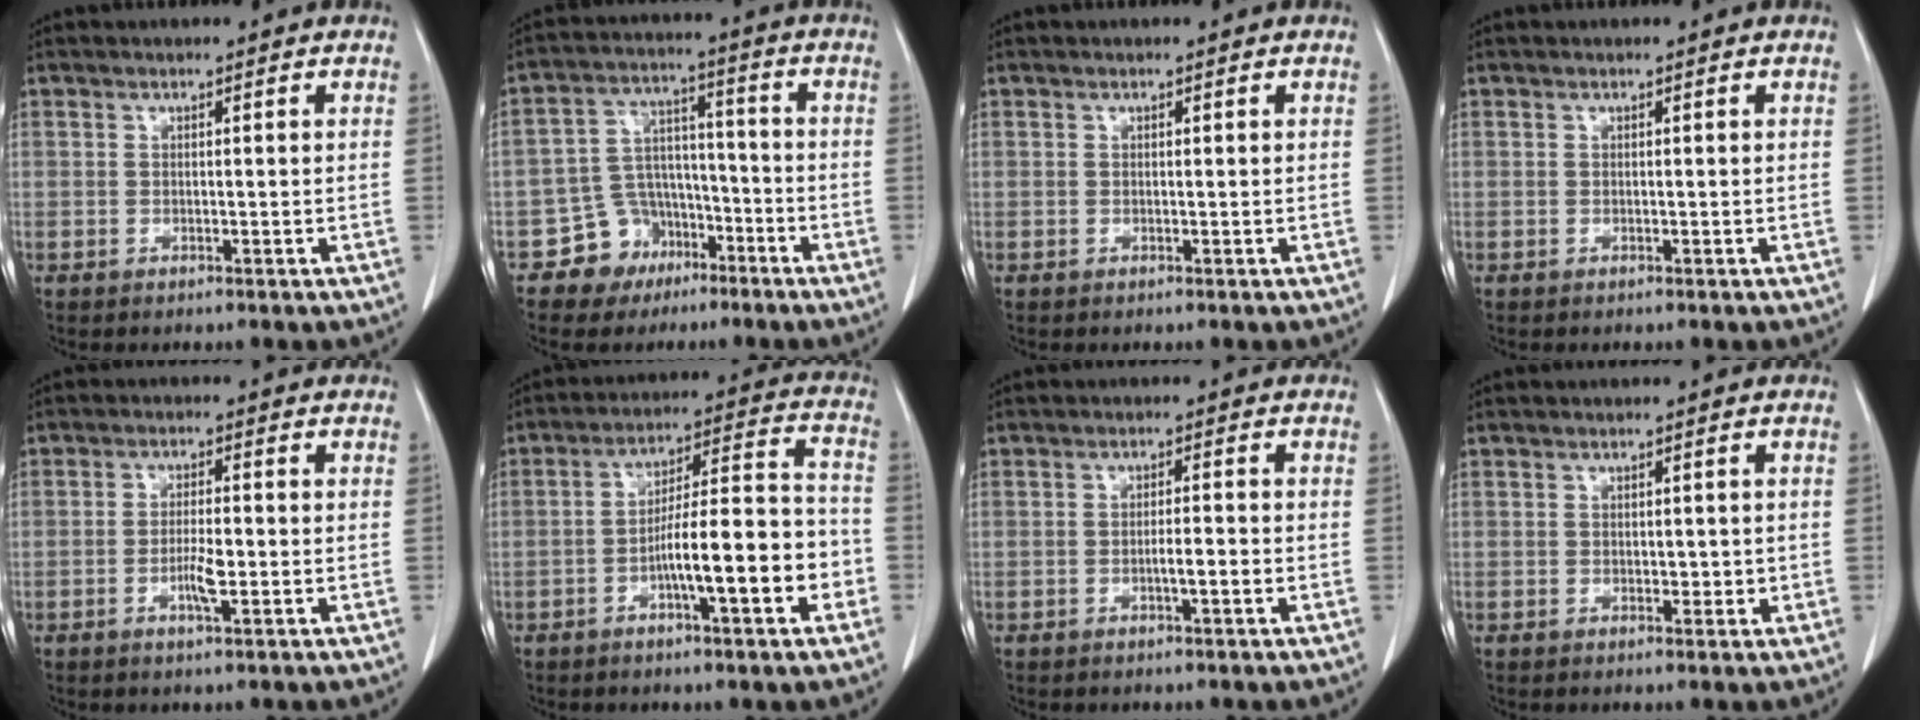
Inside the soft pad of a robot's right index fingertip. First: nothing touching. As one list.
[{"total": 8.2, "force": [-4.8, 6.6, 1.2], "torque": [-0.016, 0.026, -0.073]}, {"total": 0.0}, {"total": 0.0}, {"total": 3.8, "force": [-1.1, 0.7, 3.5], "torque": [-0.067, -0.001, -0.019]}, {"total": 13.4, "force": [-4.5, 2.0, 12.5], "torque": [-0.197, 0.023, -0.068]}, {"total": 2.4, "force": [-0.8, 0.2, 2.2], "torque": [-0.039, 0.000, -0.016]}, {"total": 1.7, "force": [-0.1, 1.1, 1.3], "torque": [-0.014, 0.000, 0.001]}]